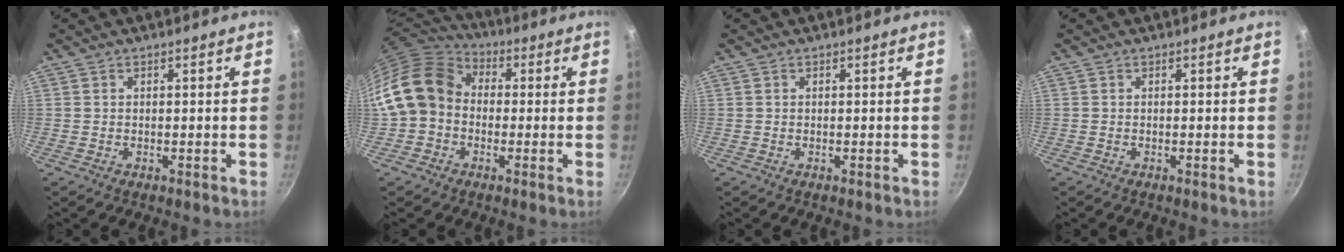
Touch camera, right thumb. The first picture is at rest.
{"total": 13.5, "force": [-0.5, 11.1, 7.7], "torque": [-0.119, 0.036, -0.027]}
{"total": 0.0}
{"total": 0.0}